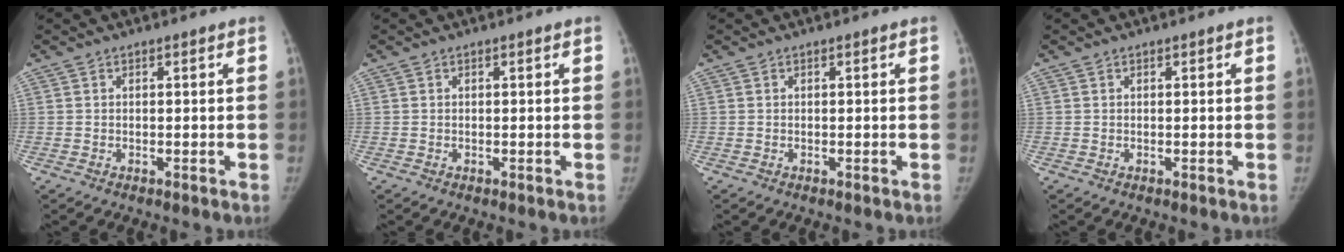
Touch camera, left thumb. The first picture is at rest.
{"total": 0.0}
{"total": 0.0}
{"total": 0.0}